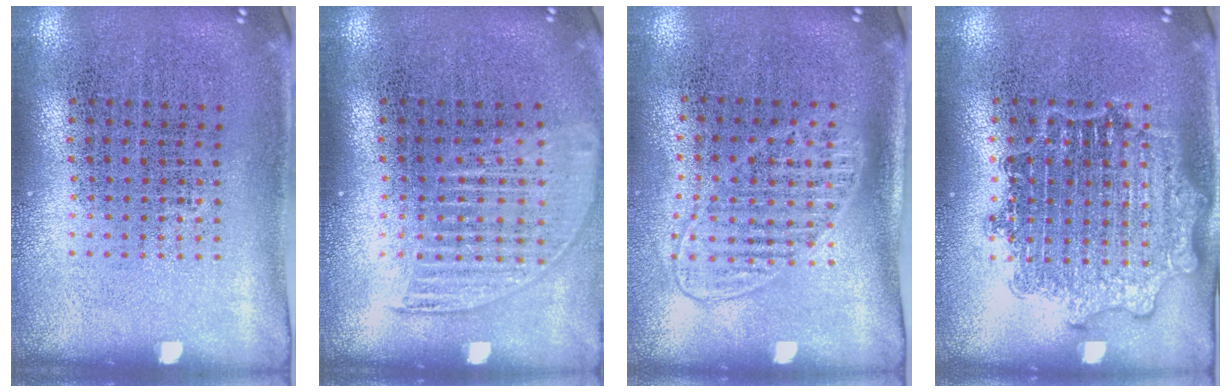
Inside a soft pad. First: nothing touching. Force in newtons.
{"total": 1.3, "press": 1.2, "slide": 0.6}
{"total": 1.4, "press": 1.2, "slide": 0.7}
{"total": 1.7, "press": 1.7, "slide": 0.4}